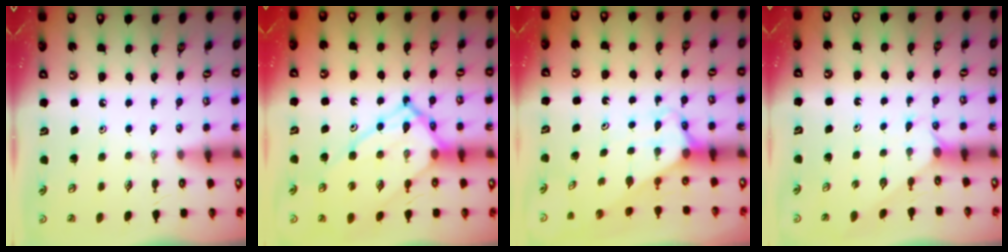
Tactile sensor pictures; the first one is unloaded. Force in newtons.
{"total": 16.0, "press": 16.0, "slide": 1.3}
{"total": 2.6, "press": 2.6, "slide": 0.1}
{"total": 1.6, "press": 1.6, "slide": 0.3}